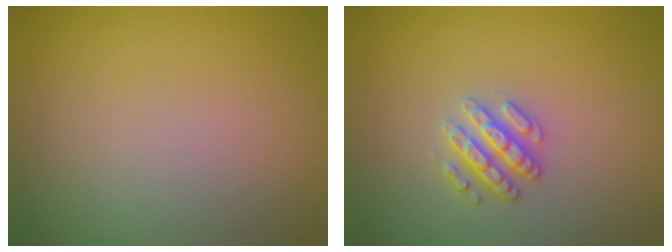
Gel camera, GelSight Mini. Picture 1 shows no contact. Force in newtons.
{"total": 2.6, "press": 2.5, "slide": 0.4}